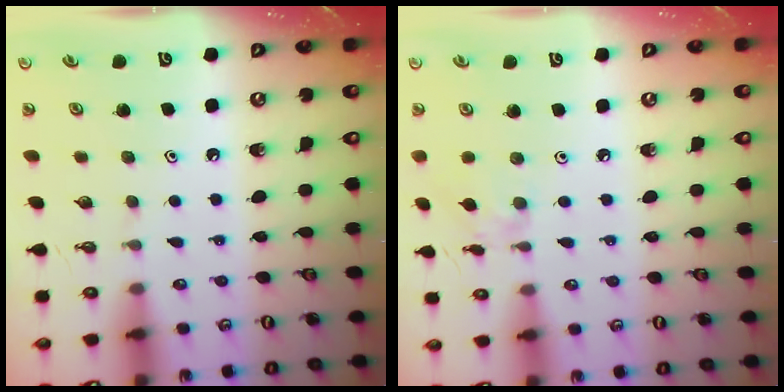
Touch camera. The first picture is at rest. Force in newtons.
{"total": 2.0, "press": 2.0, "slide": 0.4}